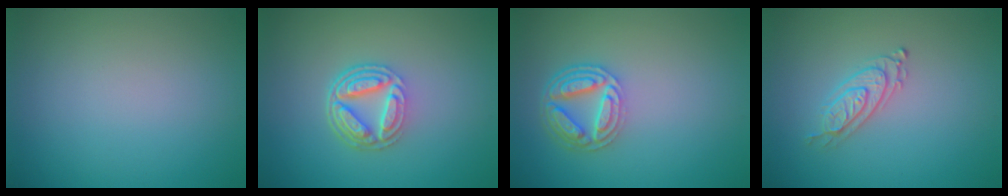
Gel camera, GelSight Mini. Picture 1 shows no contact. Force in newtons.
{"total": 4.7, "press": 3.4, "slide": 3.2}
{"total": 4.5, "press": 3.4, "slide": 2.9}
{"total": 2.2, "press": 2.0, "slide": 0.8}